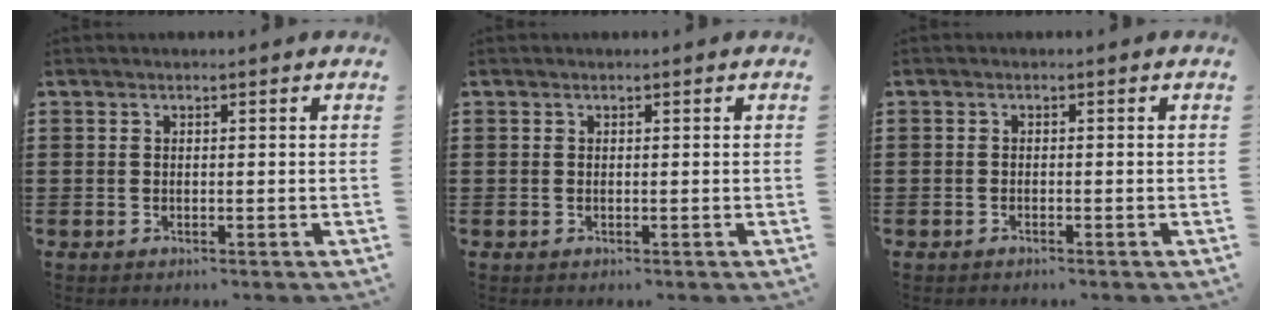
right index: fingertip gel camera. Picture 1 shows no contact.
{"total": 0.0}
{"total": 0.7, "force": [-0.7, 0.1, 0.1], "torque": [-0.004, -0.001, -0.013]}